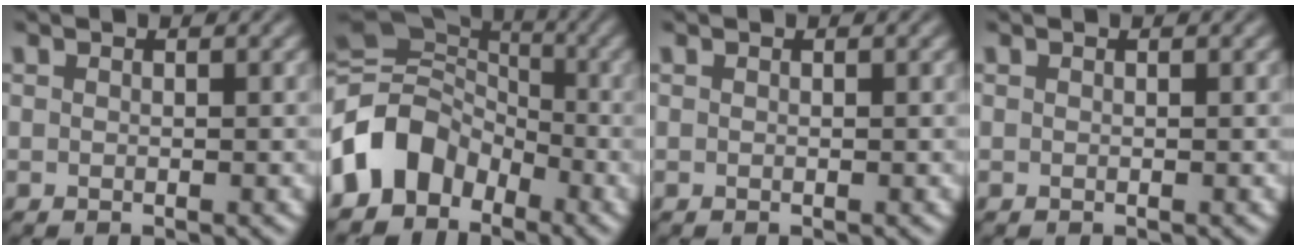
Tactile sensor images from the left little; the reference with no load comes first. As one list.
[{"total": 8.7, "force": [-3.9, 6.7, 4.1], "torque": [-0.069, 0.010, -0.093]}, {"total": 0.0}, {"total": 0.0}]